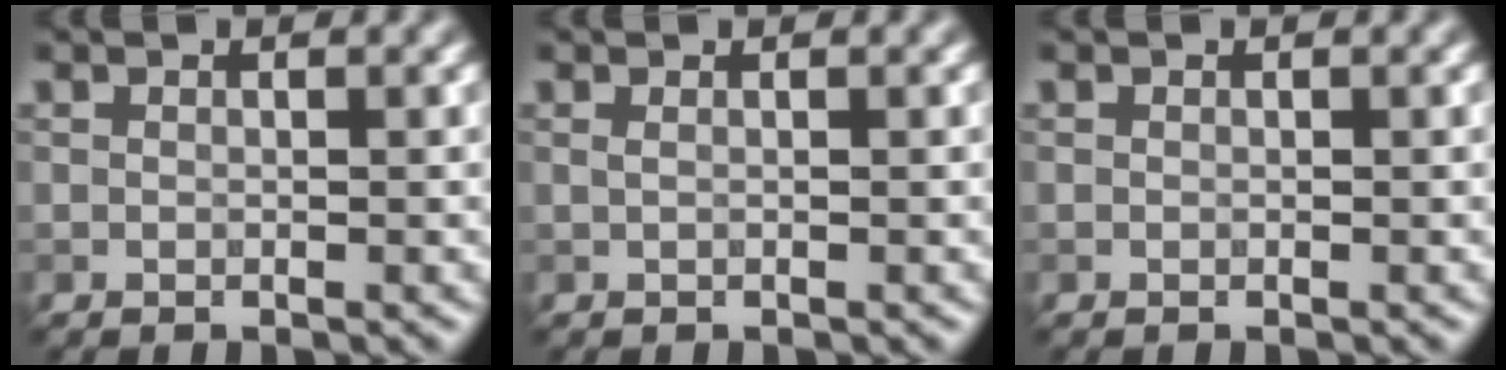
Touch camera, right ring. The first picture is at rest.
{"total": 0.7, "force": [0.2, 0.3, 0.6], "torque": [-0.008, 0.001, -0.002]}
{"total": 0.0}